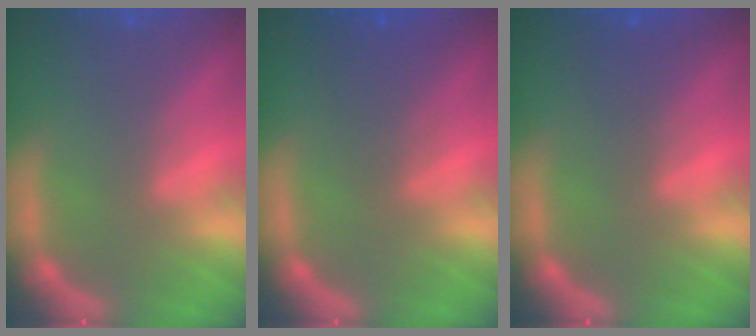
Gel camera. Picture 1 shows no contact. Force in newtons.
{"total": 2.5}
{"total": 1.5}